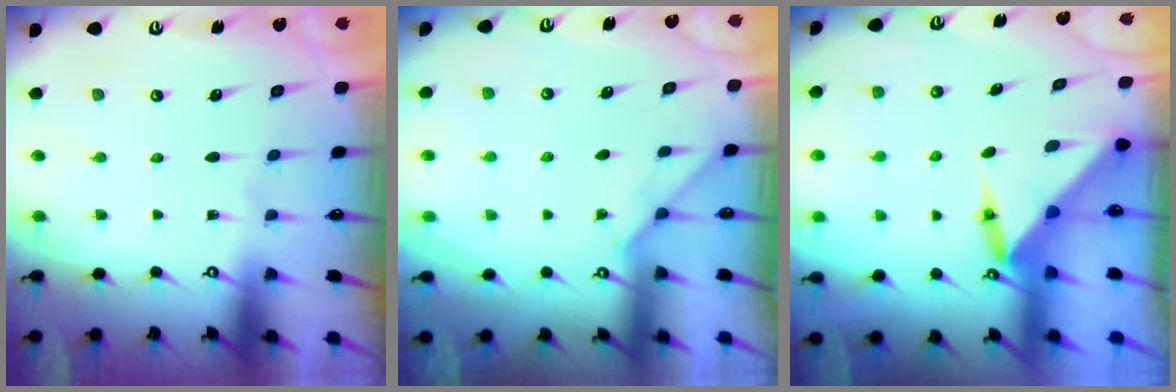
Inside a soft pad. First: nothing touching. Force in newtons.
{"total": 2.4, "press": 2.3, "slide": 0.4}
{"total": 4.2, "press": 4.2, "slide": 0.3}